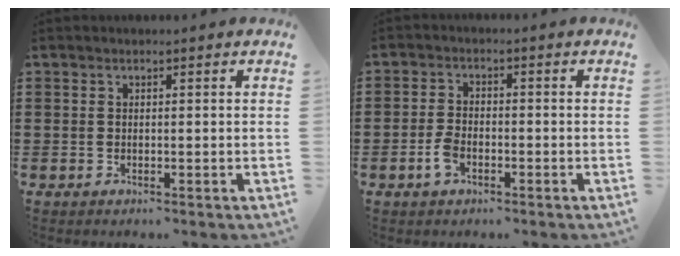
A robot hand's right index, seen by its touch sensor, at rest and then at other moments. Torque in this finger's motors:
{"motor_torque": [1.11, 0.32, 0.44, 0.10]}